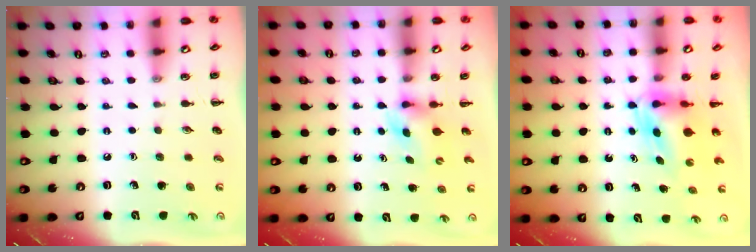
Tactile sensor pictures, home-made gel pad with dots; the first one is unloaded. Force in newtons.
{"total": 3.1, "press": 2.7, "slide": 1.4}
{"total": 6.4, "press": 6.3, "slide": 1.3}